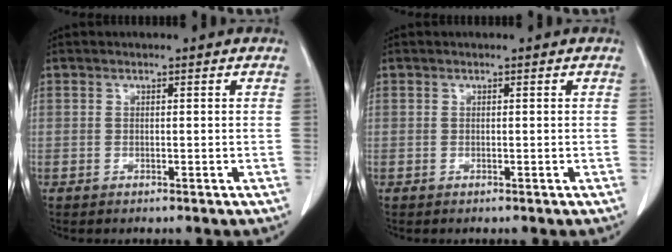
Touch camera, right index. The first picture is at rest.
{"total": 0.0}